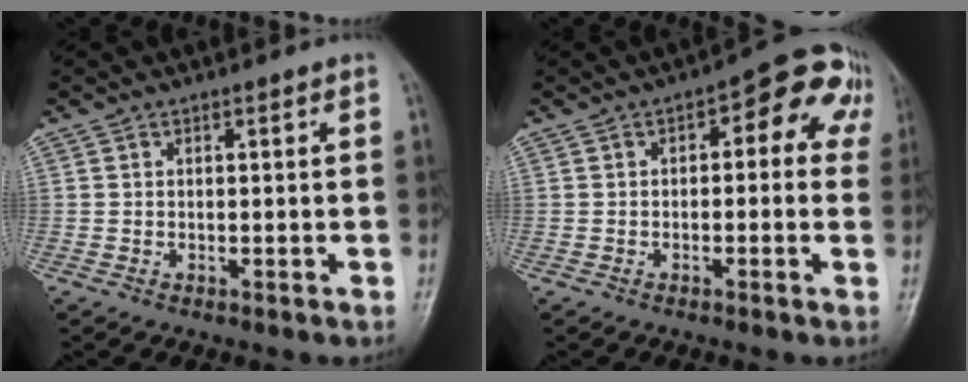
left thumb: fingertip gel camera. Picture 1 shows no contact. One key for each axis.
{"total": 9.5, "fx": 2.2, "fy": 5.2, "fz": 7.7, "tx": -0.048, "ty": 0.032, "tz": 0.013}